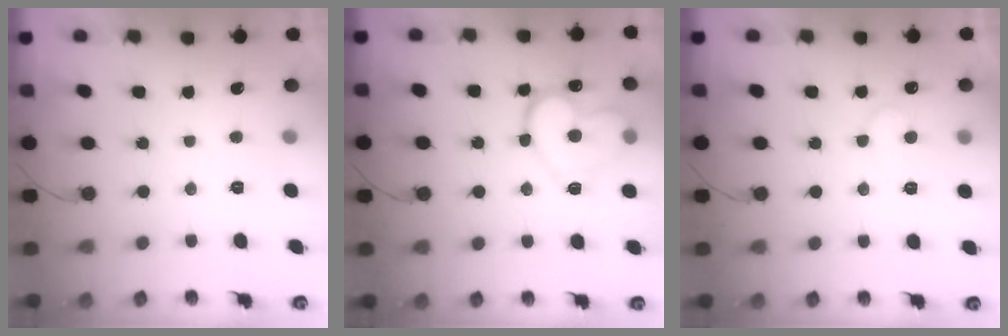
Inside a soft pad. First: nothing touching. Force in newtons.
{"total": 15.7, "press": 15.6, "slide": 1.8}
{"total": 6.9, "press": 6.8, "slide": 0.4}